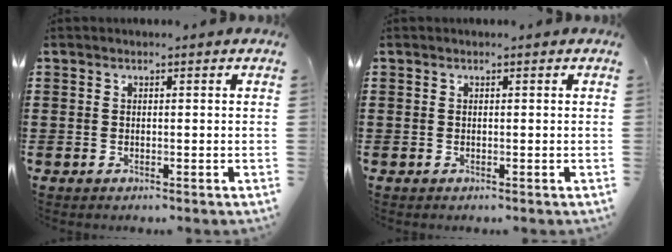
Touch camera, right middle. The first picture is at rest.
{"total": 0.0}